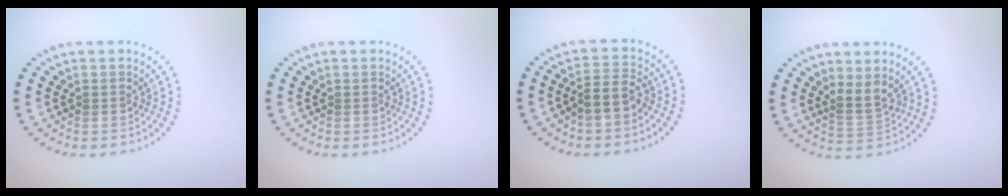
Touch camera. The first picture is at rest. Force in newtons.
{"total": 0.0}
{"total": 2.5, "press": 2.2, "slide": 1.2}
{"total": 1.9, "press": 1.5, "slide": 1.3}